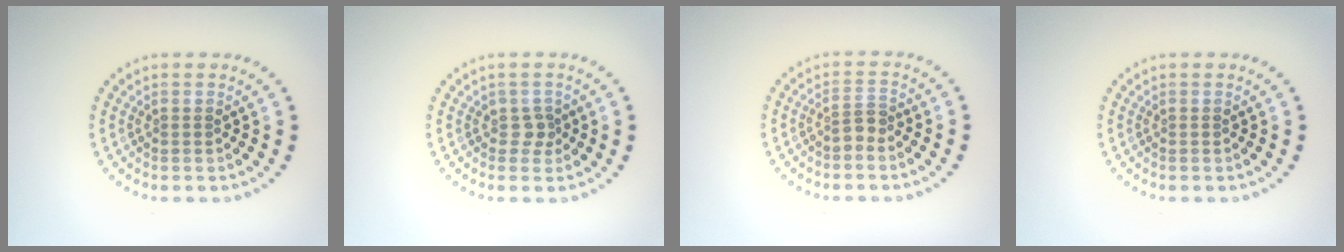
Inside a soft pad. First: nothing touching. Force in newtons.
{"total": 1.2, "press": 1.0, "slide": 0.8}
{"total": 1.6, "press": 1.3, "slide": 1.0}
{"total": 0.0}